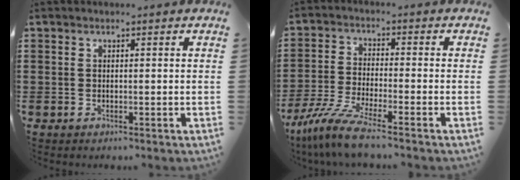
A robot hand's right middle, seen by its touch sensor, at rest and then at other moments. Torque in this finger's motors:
{"motor_torque": [1.54, -0.59, 0.28, 0.21]}